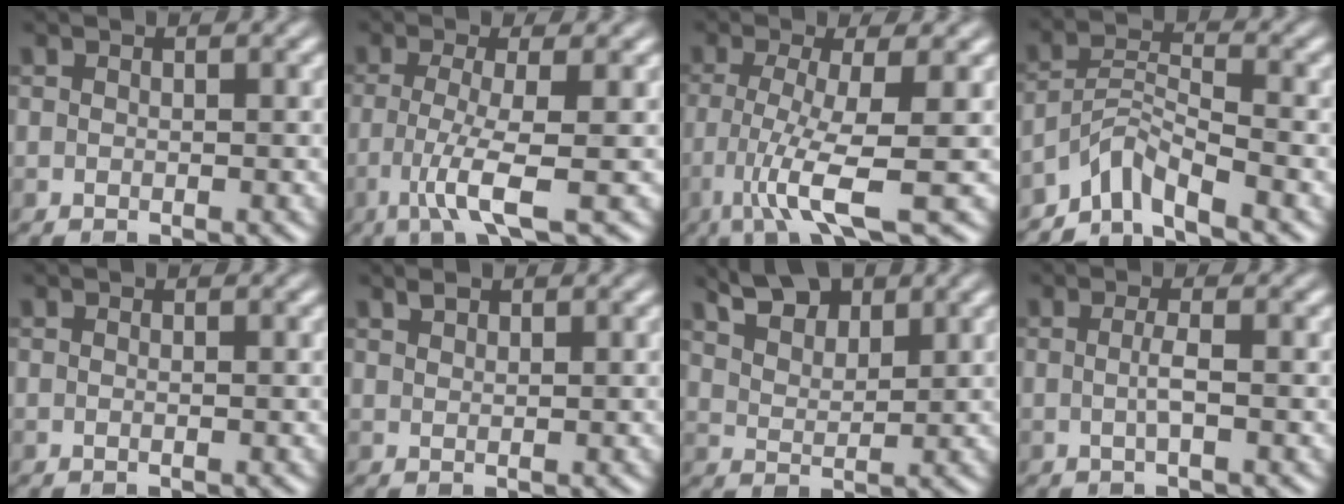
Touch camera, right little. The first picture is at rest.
{"total": 4.6, "force": [-1.9, 0.2, 4.2], "torque": [-0.088, -0.003, -0.039]}
{"total": 6.1, "force": [-2.3, 0.5, 5.6], "torque": [-0.112, -0.004, -0.044]}
{"total": 3.6, "force": [-3.4, 0.0, 1.2], "torque": [-0.023, 0.009, -0.074]}
{"total": 0.0}
{"total": 0.7, "force": [0.7, 0.1, 0.1], "torque": [-0.003, 0.000, 0.017]}
{"total": 5.7, "force": [4.5, 2.2, 2.6], "torque": [-0.061, 0.016, 0.073]}
{"total": 1.1, "force": [-0.4, -0.4, 1.0], "torque": [-0.024, 0.002, -0.006]}